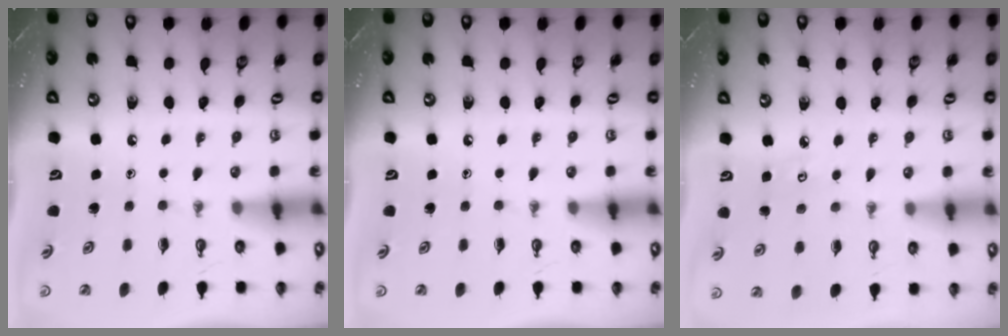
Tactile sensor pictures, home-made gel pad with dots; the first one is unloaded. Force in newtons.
{"total": 0.0}
{"total": 5.6, "press": 5.6, "slide": 0.5}